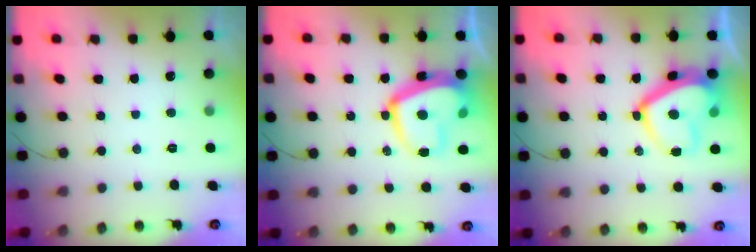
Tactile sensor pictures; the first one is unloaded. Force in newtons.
{"total": 17.4, "press": 17.3, "slide": 1.7}
{"total": 14.6, "press": 14.6, "slide": 1.3}